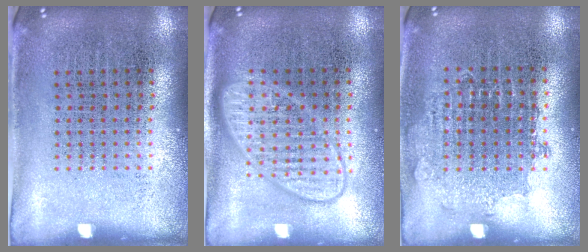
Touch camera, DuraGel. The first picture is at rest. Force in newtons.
{"total": 3.0, "press": 2.9, "slide": 0.5}
{"total": 0.8, "press": 0.8, "slide": 0.2}